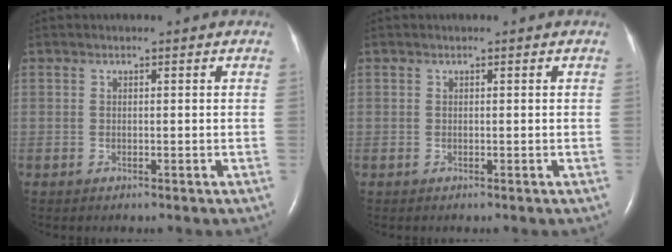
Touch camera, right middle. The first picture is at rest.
{"total": 0.0}